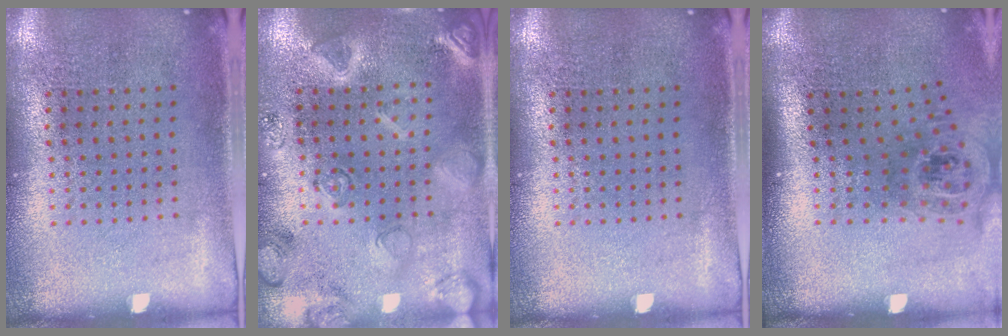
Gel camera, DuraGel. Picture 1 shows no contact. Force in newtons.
{"total": 2.7, "press": 2.7, "slide": 0.4}
{"total": 0.0}
{"total": 1.7, "press": 1.3, "slide": 1.1}